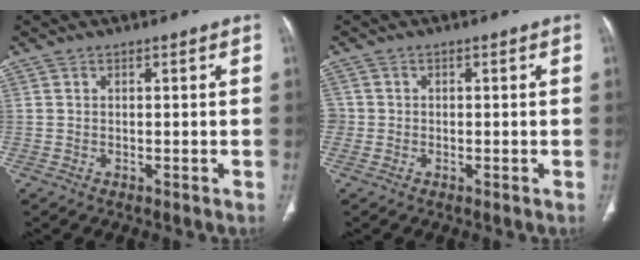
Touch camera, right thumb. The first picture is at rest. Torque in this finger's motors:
{"motor_torque": [-0.03, -0.16, 0.53, -0.07, 0.01]}